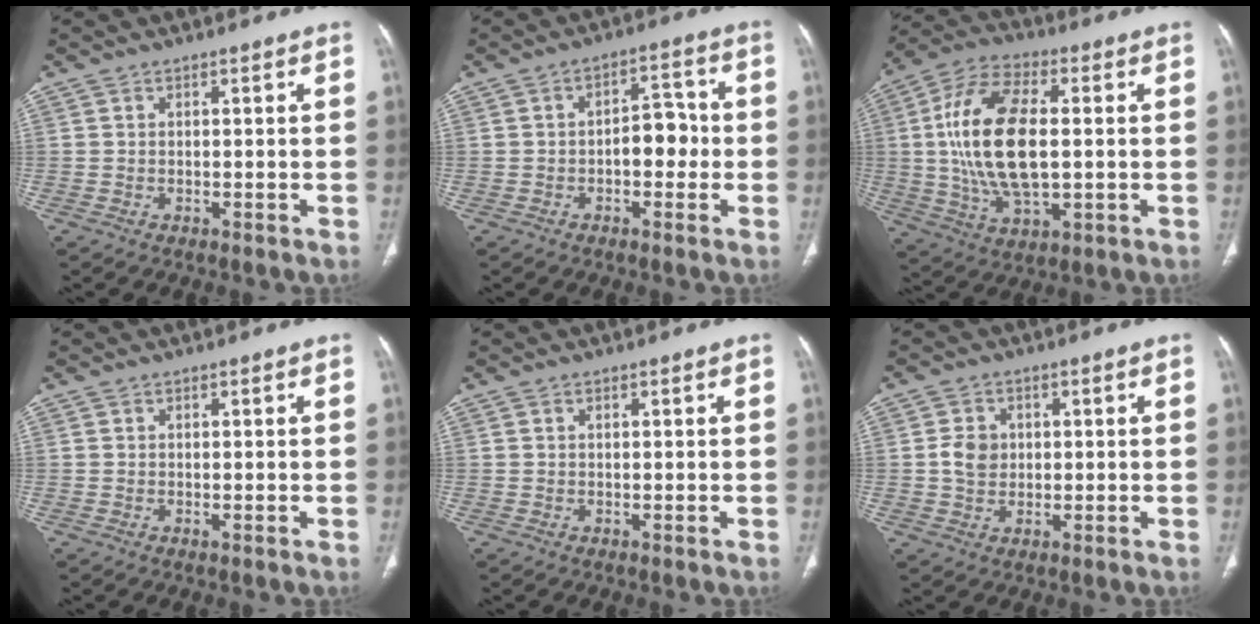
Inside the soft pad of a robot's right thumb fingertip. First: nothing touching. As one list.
[{"total": 6.2, "force": [-1.1, 3.7, 4.9], "torque": [-0.045, 0.027, -0.023]}, {"total": 19.1, "force": [0.9, 9.5, 16.6], "torque": [-0.323, 0.007, 0.018]}, {"total": 0.0}, {"total": 0.0}, {"total": 4.4, "force": [0.4, 3.7, 2.3], "torque": [-0.026, 0.001, 0.008]}]